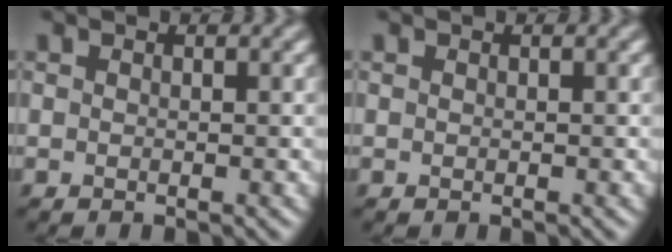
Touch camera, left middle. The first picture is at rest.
{"total": 0.0}